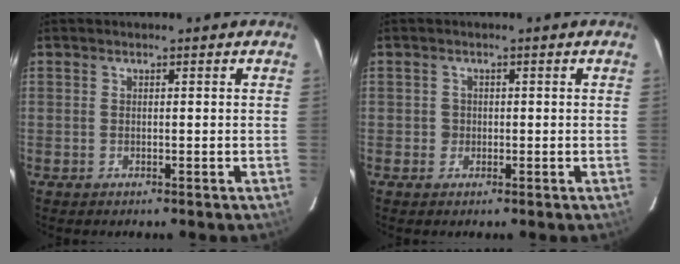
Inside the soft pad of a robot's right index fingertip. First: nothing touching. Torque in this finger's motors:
{"motor_torque": [0.16, 0.10, 0.06, 0.01]}